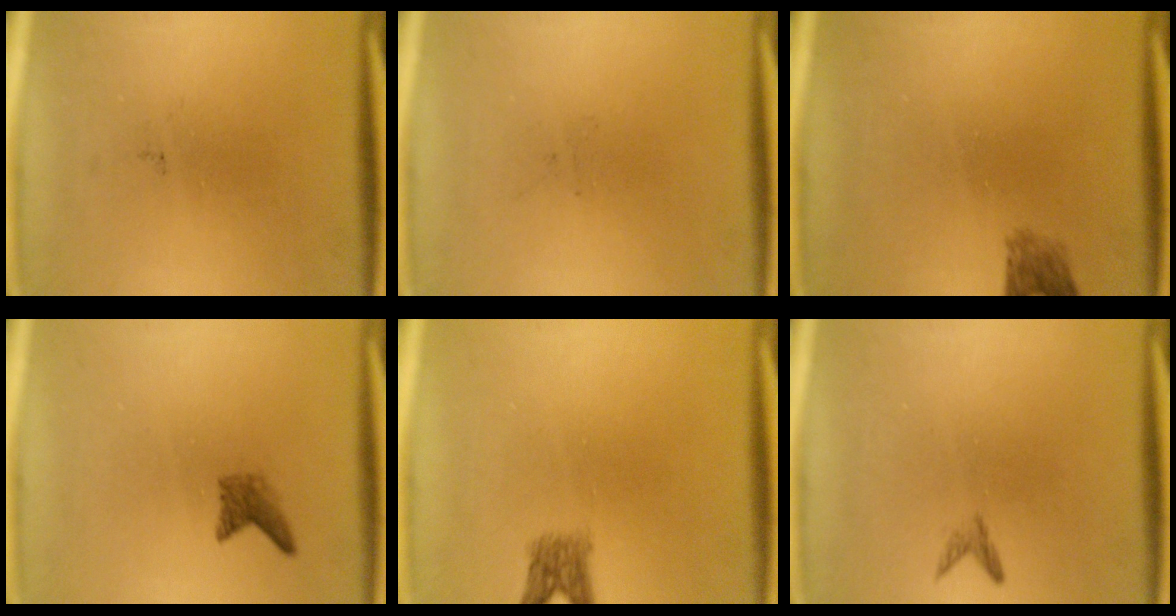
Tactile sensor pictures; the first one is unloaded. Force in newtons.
{"total": 0.0}
{"total": 2.2}
{"total": 1.7}
{"total": 2.5}
{"total": 0.8}